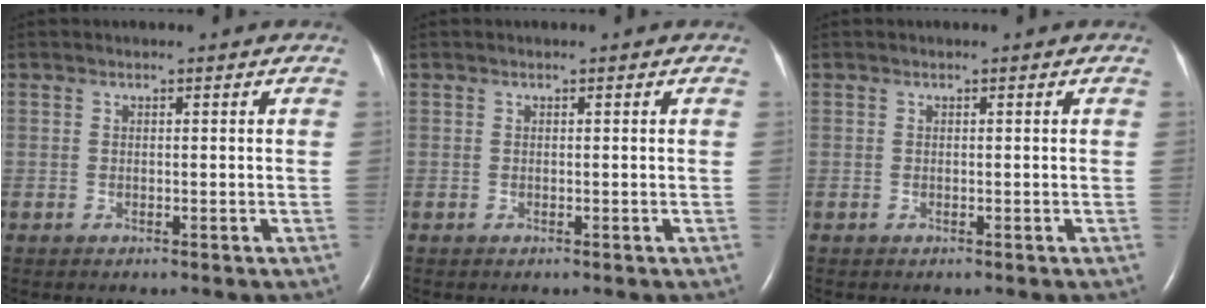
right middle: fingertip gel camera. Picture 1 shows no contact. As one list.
[{"total": 0.0}, {"total": 0.0}]